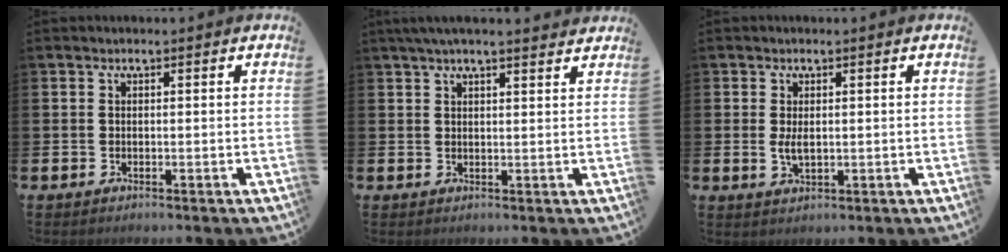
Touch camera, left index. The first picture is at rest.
{"total": 3.3, "force": [3.0, 0.2, 1.4], "torque": [-0.033, -0.004, 0.054]}
{"total": 2.4, "force": [0.2, 1.1, 2.2], "torque": [-0.027, -0.004, 0.000]}